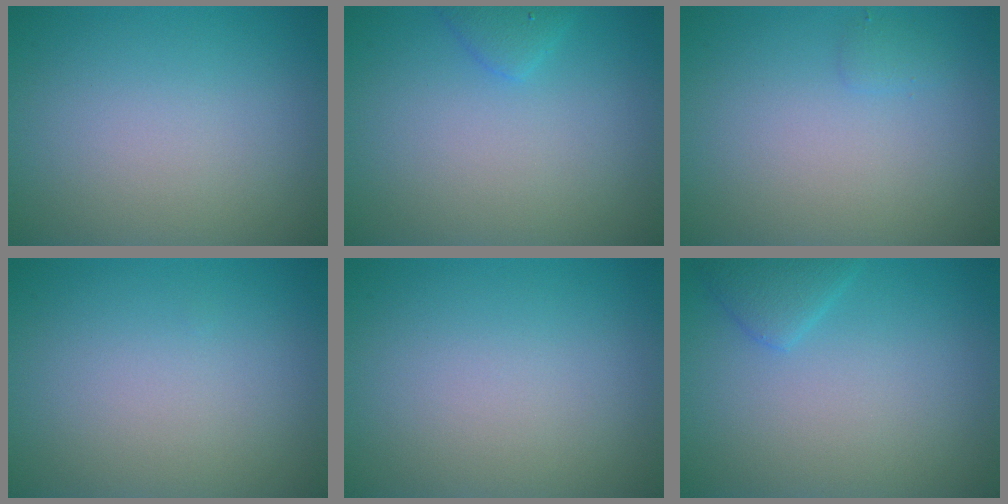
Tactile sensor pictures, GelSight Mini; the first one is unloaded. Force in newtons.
{"total": 1.4, "press": 1.4, "slide": 0.1}
{"total": 0.7, "press": 0.7, "slide": 0.1}
{"total": 0.0}
{"total": 0.0}
{"total": 1.8, "press": 1.8, "slide": 0.2}